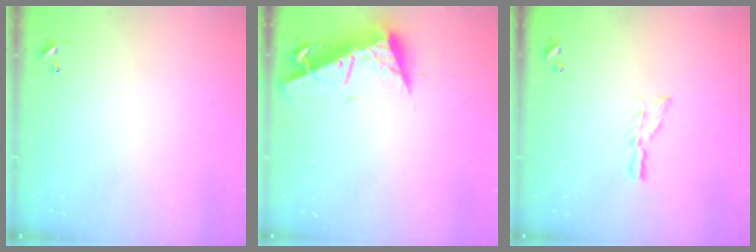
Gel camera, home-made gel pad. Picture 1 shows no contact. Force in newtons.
{"total": 9.3, "press": 9.3, "slide": 1.1}
{"total": 5.8, "press": 5.8, "slide": 0.4}